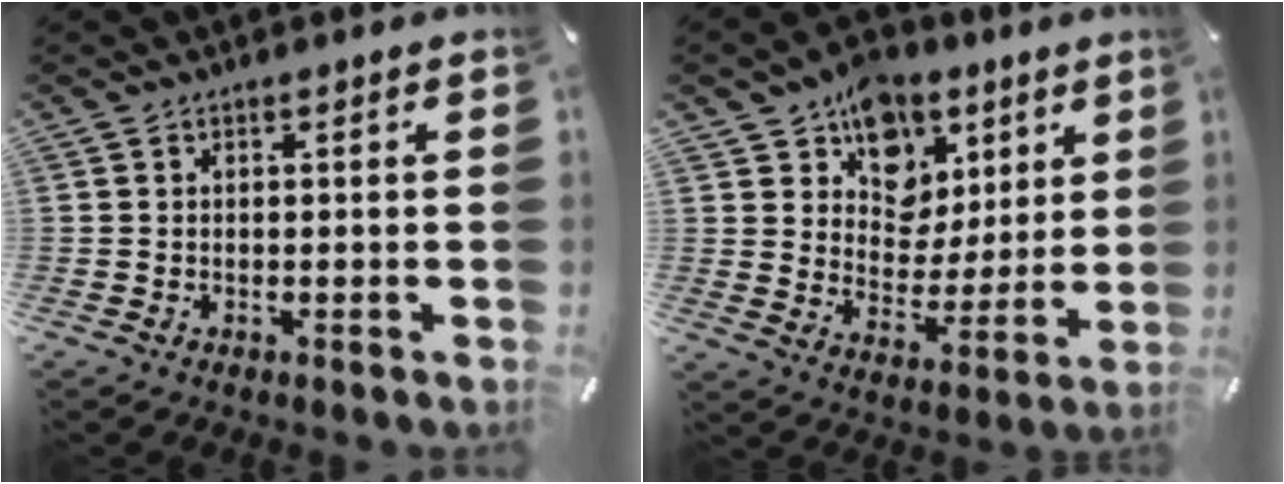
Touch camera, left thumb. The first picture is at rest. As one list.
[{"total": 12.3, "force": [6.8, 9.9, 2.8], "torque": [-0.043, -0.056, 0.130]}]